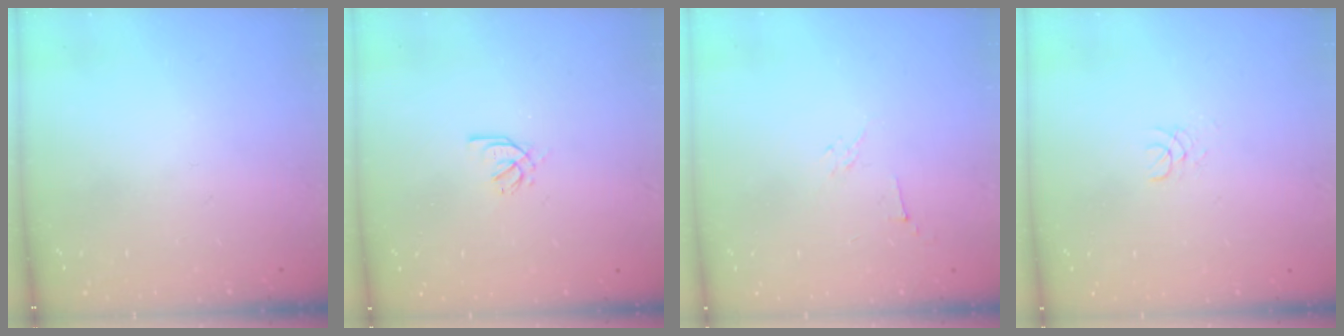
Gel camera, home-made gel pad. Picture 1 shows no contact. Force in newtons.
{"total": 1.7, "press": 1.6, "slide": 0.5}
{"total": 2.9, "press": 2.8, "slide": 0.8}
{"total": 1.3, "press": 1.3, "slide": 0.1}